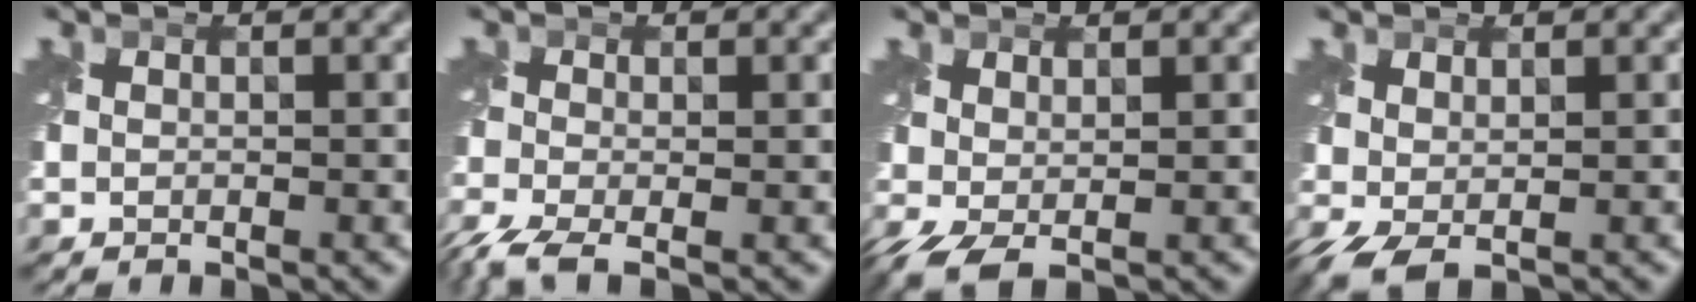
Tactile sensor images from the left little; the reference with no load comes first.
{"total": 4.3, "force": [-2.9, 1.3, 3.0], "torque": [-0.072, -0.018, -0.064]}
{"total": 2.6, "force": [-0.3, 1.1, 2.4], "torque": [-0.059, -0.002, -0.008]}
{"total": 2.4, "force": [-0.1, 1.0, 2.1], "torque": [-0.054, -0.001, -0.002]}